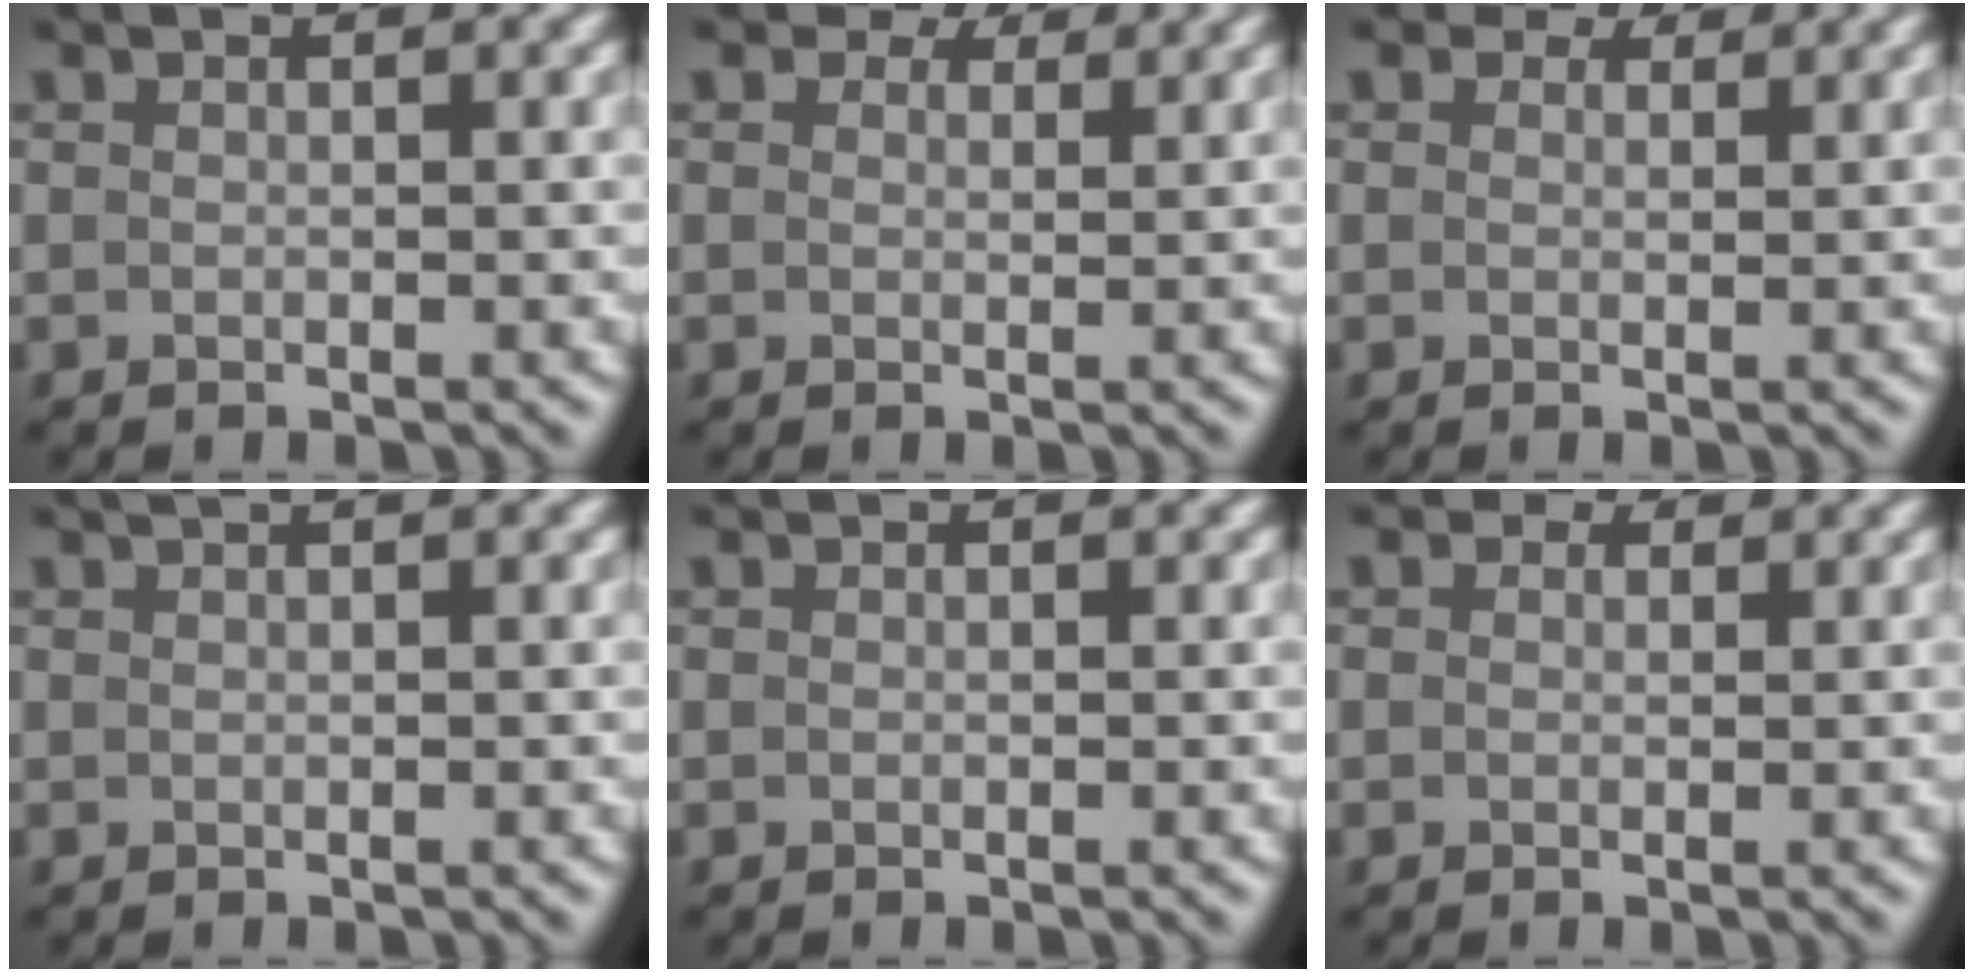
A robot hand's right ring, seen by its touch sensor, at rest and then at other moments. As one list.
[{"total": 3.3, "force": [2.6, 1.5, 1.4], "torque": [-0.027, -0.001, 0.028]}, {"total": 2.8, "force": [2.2, 1.3, 1.1], "torque": [-0.022, -0.002, 0.021]}, {"total": 1.3, "force": [0.9, 0.4, 0.9], "torque": [-0.009, 0.000, 0.006]}, {"total": 0.0}, {"total": 1.6, "force": [1.1, 1.0, 0.7], "torque": [-0.013, -0.004, 0.007]}]